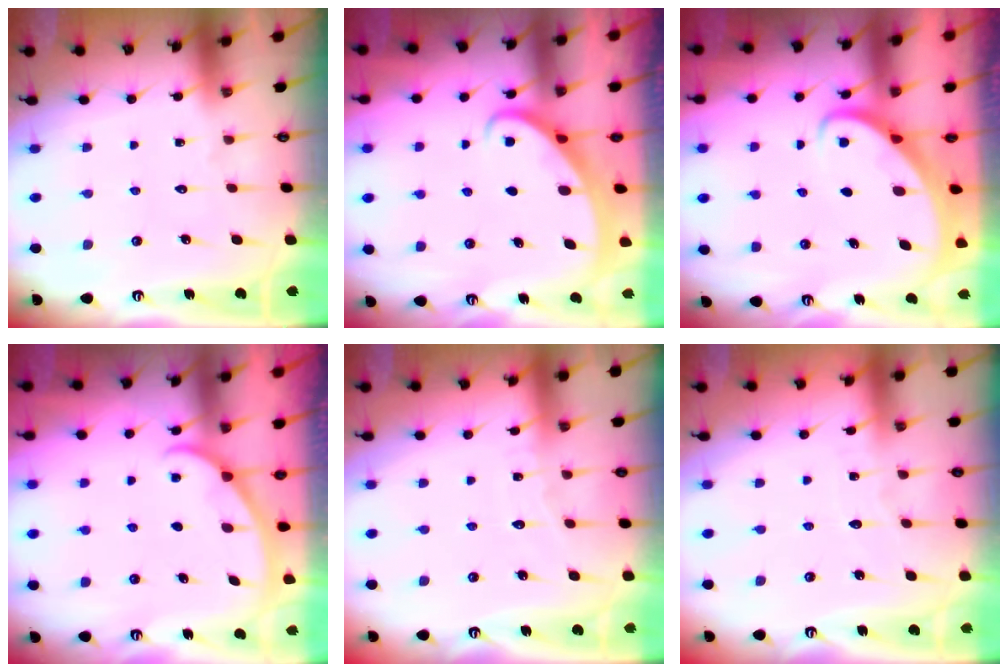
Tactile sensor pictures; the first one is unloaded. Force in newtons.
{"total": 2.3, "press": 2.3, "slide": 0.2}
{"total": 2.6, "press": 2.6, "slide": 0.3}
{"total": 1.0, "press": 1.0, "slide": 0.2}
{"total": 3.5, "press": 3.5, "slide": 0.4}
{"total": 2.8, "press": 2.8, "slide": 0.1}